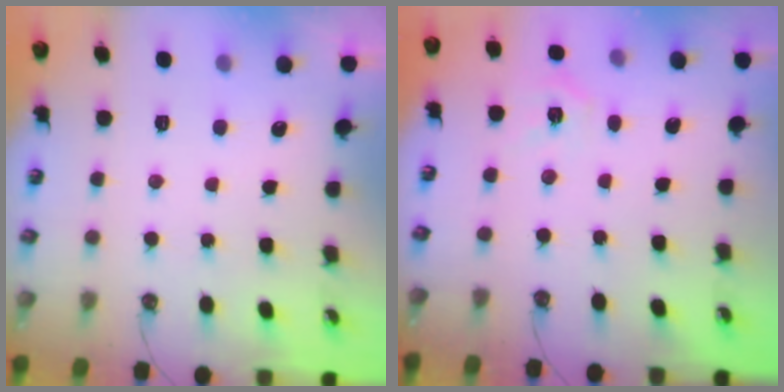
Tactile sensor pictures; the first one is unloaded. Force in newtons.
{"total": 5.9, "press": 5.9, "slide": 0.5}